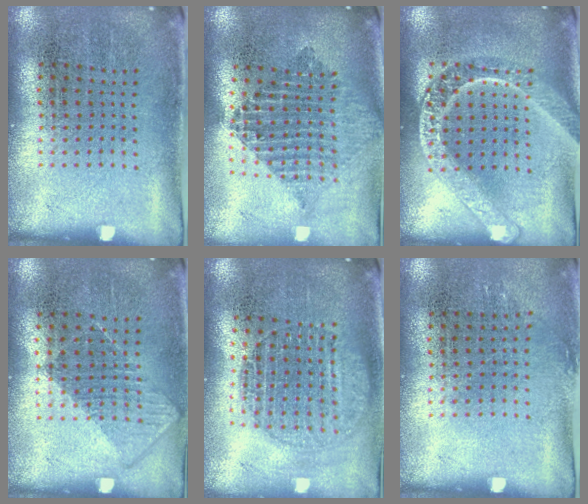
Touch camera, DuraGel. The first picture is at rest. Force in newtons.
{"total": 2.1, "press": 1.7, "slide": 1.2}
{"total": 2.3, "press": 2.3, "slide": 0.2}
{"total": 0.9, "press": 0.7, "slide": 0.4}
{"total": 1.8, "press": 1.5, "slide": 1.0}
{"total": 0.9, "press": 0.6, "slide": 0.6}